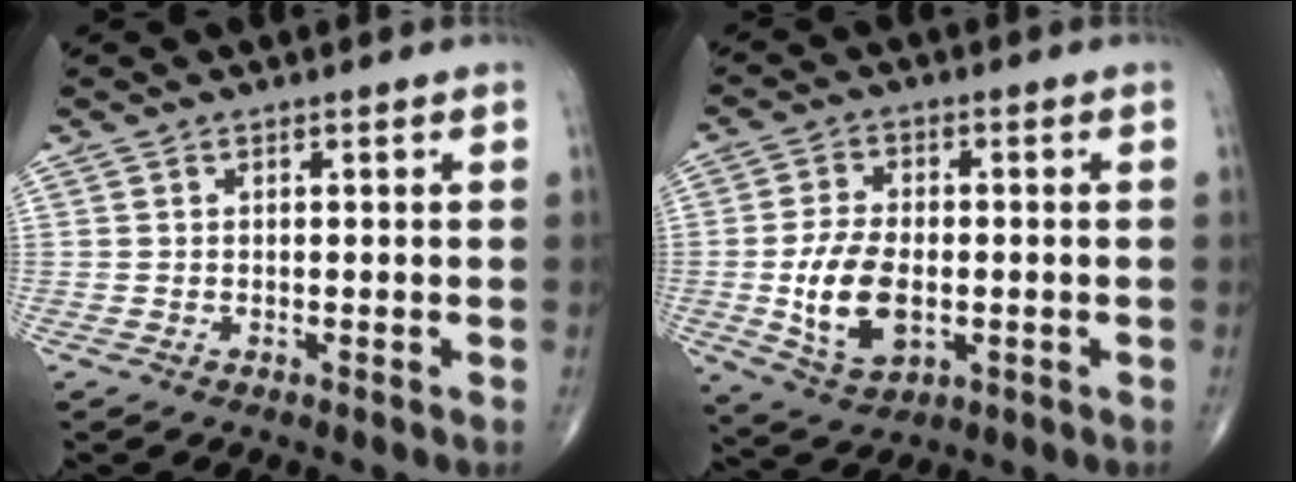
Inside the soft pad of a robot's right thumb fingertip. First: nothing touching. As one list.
[{"total": 11.1, "force": [-1.7, 6.5, 8.9], "torque": [-0.161, -0.002, -0.024]}]